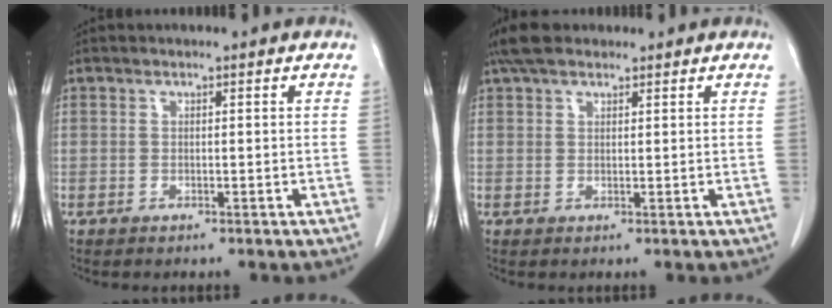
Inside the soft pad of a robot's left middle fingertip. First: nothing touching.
{"total": 4.4, "force": [3.5, 2.0, 1.9], "torque": [-0.041, 0.020, 0.065]}